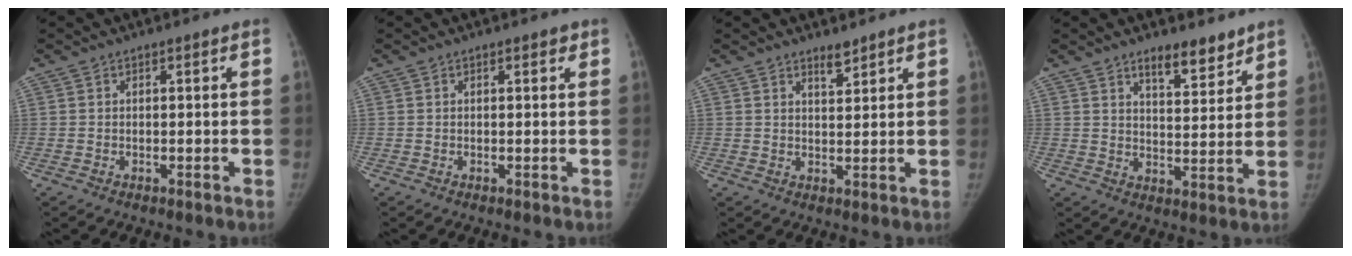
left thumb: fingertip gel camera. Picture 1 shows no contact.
{"total": 0.8, "force": [0.5, 0.4, 0.5], "torque": [-0.004, -0.002, 0.005]}
{"total": 2.5, "force": [2.2, 0.7, 1.1], "torque": [-0.010, -0.021, 0.039]}
{"total": 7.3, "force": [5.6, 2.6, 3.9], "torque": [-0.036, -0.042, 0.087]}